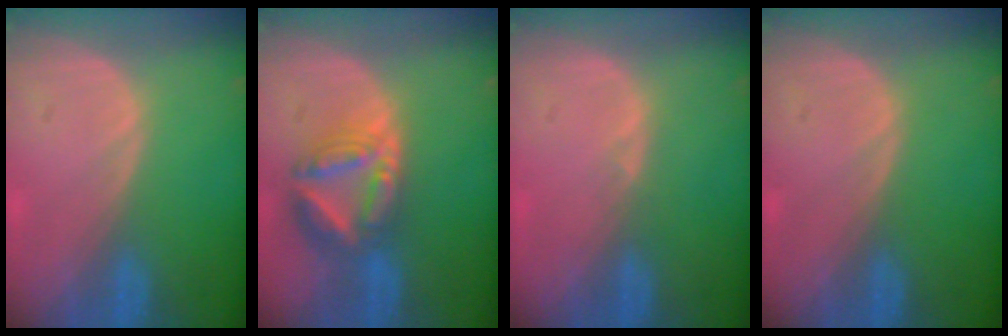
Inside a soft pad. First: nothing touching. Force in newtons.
{"total": 8.2, "press": 7.1, "slide": 4.0}
{"total": 0.6, "press": 0.5, "slide": 0.3}
{"total": 0.0}